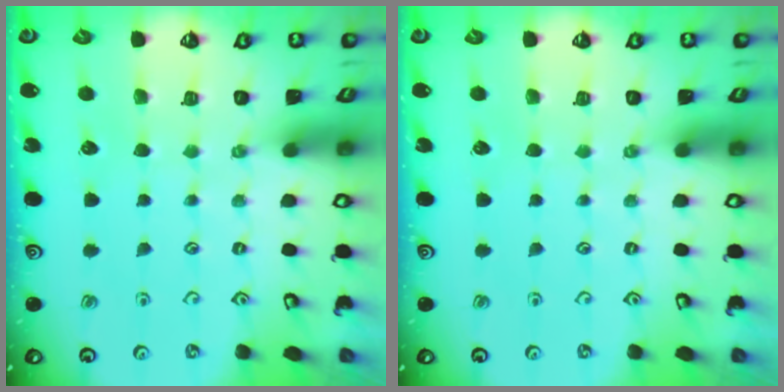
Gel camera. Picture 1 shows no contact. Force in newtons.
{"total": 0.0}